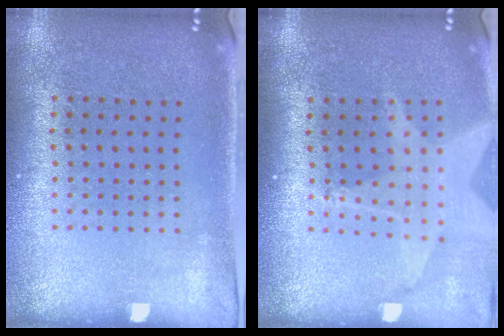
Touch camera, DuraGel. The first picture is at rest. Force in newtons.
{"total": 2.0, "press": 1.6, "slide": 1.3}